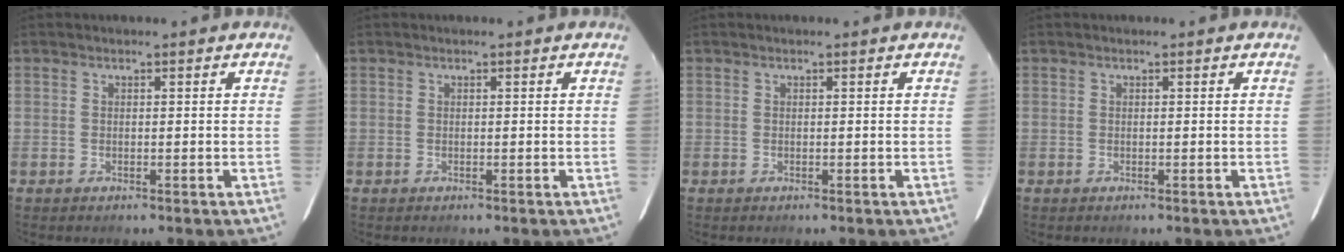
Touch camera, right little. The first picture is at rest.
{"total": 0.0}
{"total": 0.0}
{"total": 0.0}